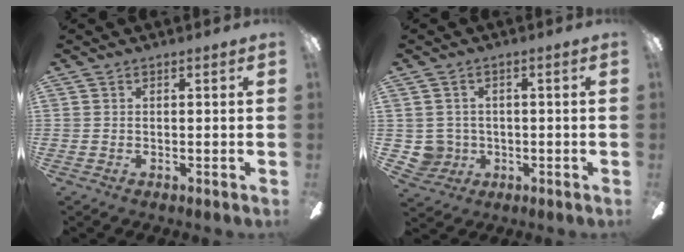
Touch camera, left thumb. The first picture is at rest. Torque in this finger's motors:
{"motor_torque": [-0.24, 0.05, 0.21, -0.26, 0.00]}